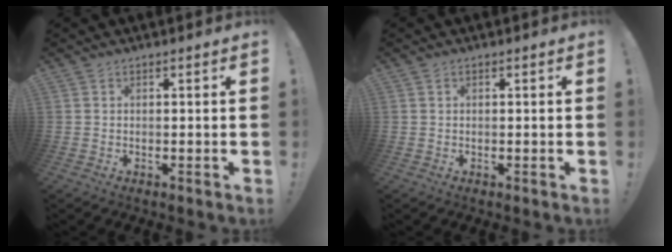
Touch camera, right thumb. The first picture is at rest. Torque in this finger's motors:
{"motor_torque": [-0.16, -0.31, -0.43, 0.02, 0.00]}